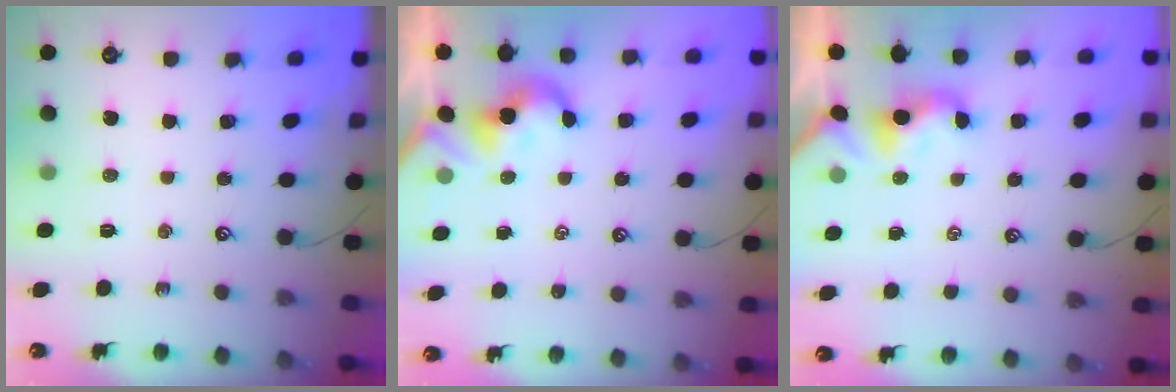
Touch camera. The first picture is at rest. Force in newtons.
{"total": 2.1, "press": 2.0, "slide": 0.5}
{"total": 2.0, "press": 2.0, "slide": 0.5}